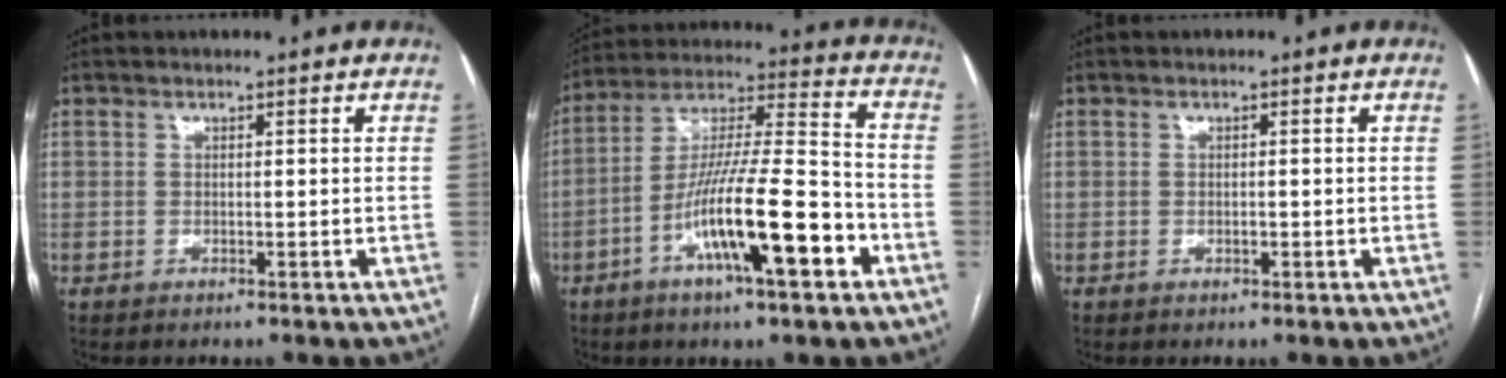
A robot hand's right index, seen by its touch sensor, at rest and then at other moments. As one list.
[{"total": 17.1, "force": [-7.0, 1.8, 15.5], "torque": [-0.276, -0.004, -0.120]}, {"total": 0.7, "force": [-0.2, 0.4, 0.6], "torque": [-0.011, 0.000, -0.002]}]